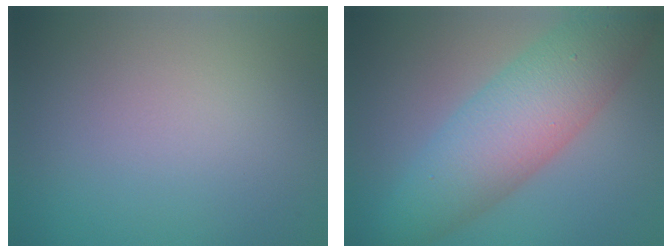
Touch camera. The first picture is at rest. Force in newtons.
{"total": 8.1, "press": 8.1, "slide": 0.1}